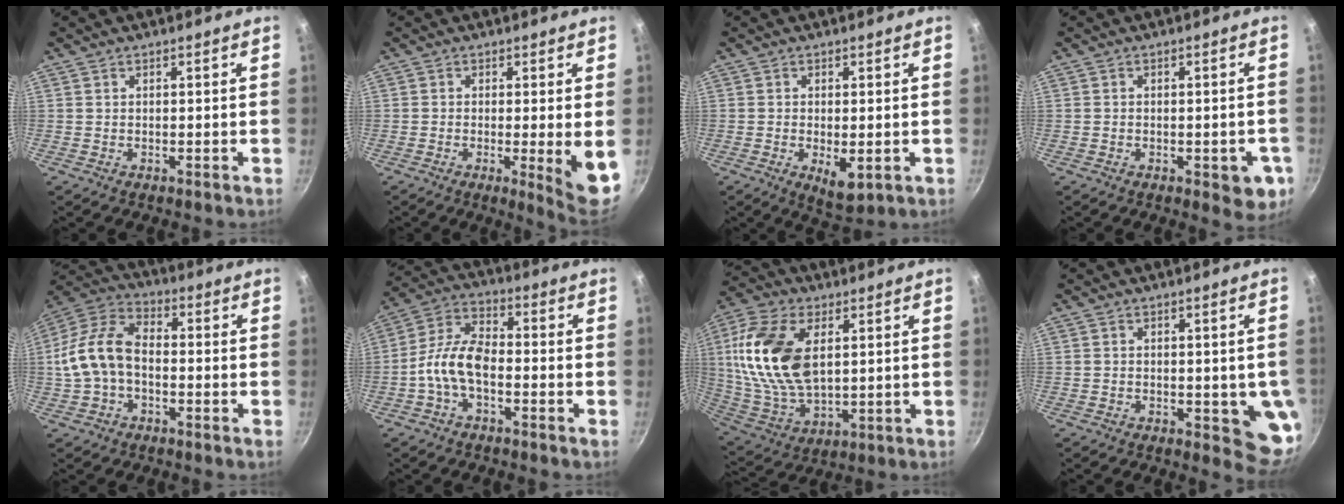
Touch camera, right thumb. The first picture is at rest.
{"total": 7.1, "force": [-0.8, 0.7, 7.0], "torque": [-0.097, -0.015, -0.009]}
{"total": 5.4, "force": [-1.2, 2.5, 4.7], "torque": [-0.068, -0.013, -0.010]}
{"total": 6.6, "force": [-2.2, 3.0, 5.5], "torque": [-0.040, 0.006, -0.026]}
{"total": 12.8, "force": [-1.3, 8.1, 9.8], "torque": [-0.177, 0.042, -0.040]}
{"total": 9.4, "force": [-3.0, 4.9, 7.4], "torque": [-0.139, 0.041, -0.071]}
{"total": 19.6, "force": [4.5, 11.3, 15.4], "torque": [-0.295, -0.013, 0.092]}
{"total": 7.4, "force": [-1.1, 3.3, 6.6], "torque": [-0.053, -0.008, -0.012]}